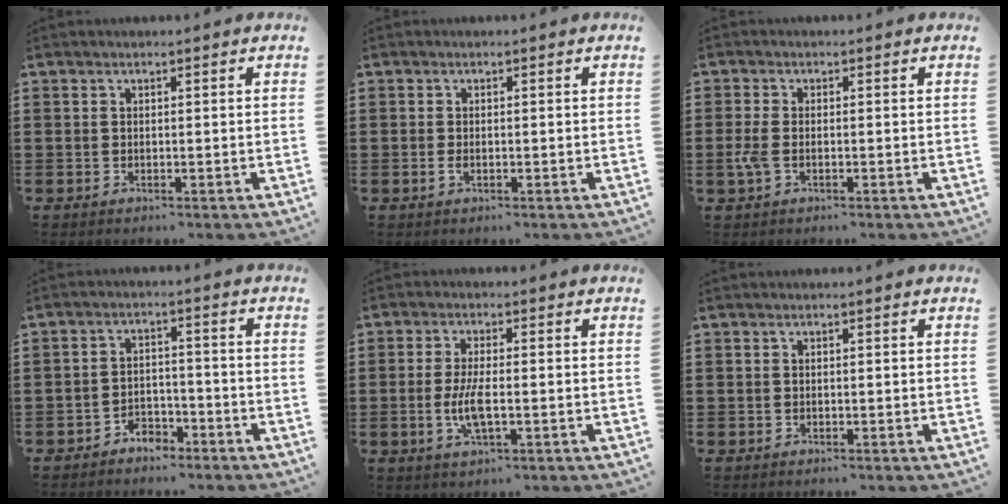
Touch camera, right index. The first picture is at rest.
{"total": 1.0, "force": [-0.3, 0.3, 0.9], "torque": [-0.026, -0.007, -0.006]}
{"total": 2.7, "force": [-0.8, 1.2, 2.3], "torque": [-0.062, -0.008, -0.021]}
{"total": 3.2, "force": [-2.8, 1.4, 0.6], "torque": [-0.015, 0.007, -0.058]}
{"total": 5.4, "force": [-1.1, 1.6, 5.0], "torque": [-0.113, -0.006, -0.027]}
{"total": 0.0}